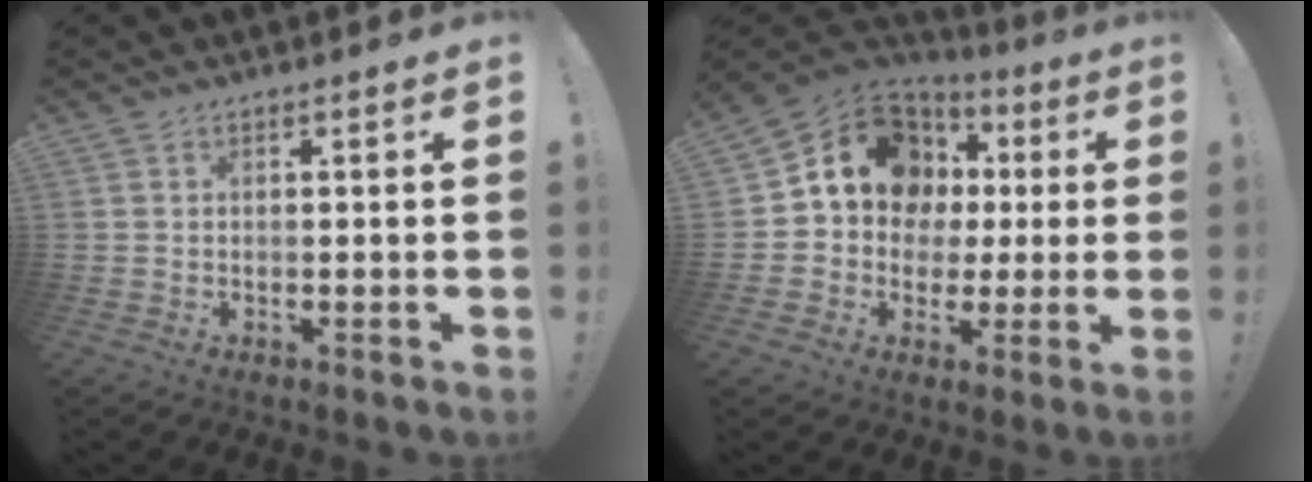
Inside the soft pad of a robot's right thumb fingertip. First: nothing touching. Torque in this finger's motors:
{"motor_torque": [1.96, 2.33, 0.21, -0.13, 0.06]}